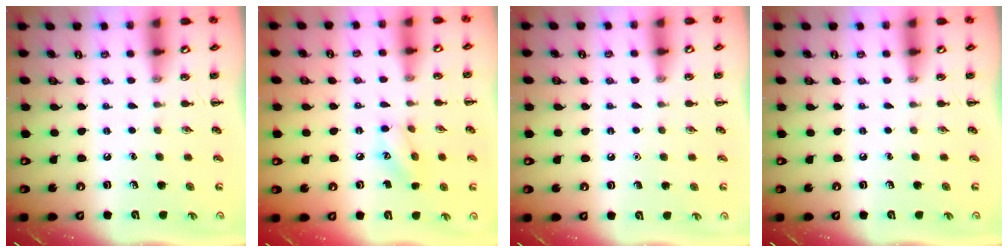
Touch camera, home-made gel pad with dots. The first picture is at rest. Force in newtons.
{"total": 9.1, "press": 9.0, "slide": 1.5}
{"total": 1.5, "press": 1.5, "slide": 0.2}
{"total": 0.0}